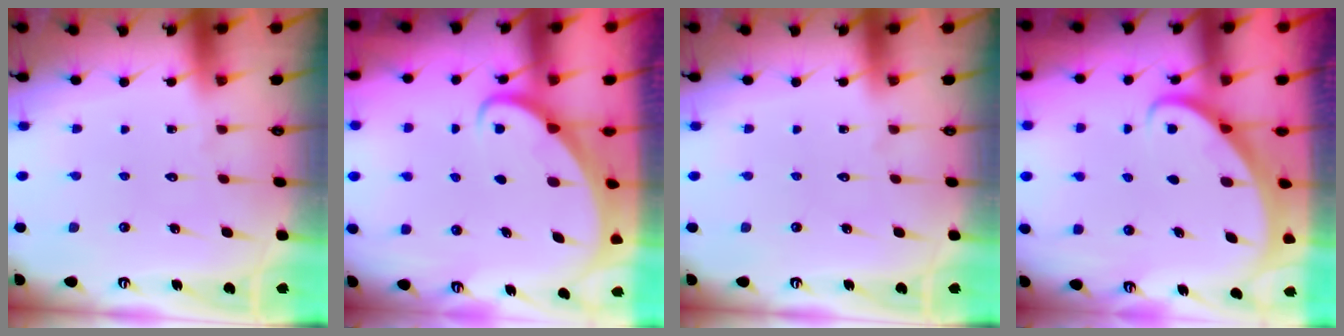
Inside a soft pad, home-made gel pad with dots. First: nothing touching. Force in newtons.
{"total": 2.4, "press": 2.4, "slide": 0.2}
{"total": 0.0}
{"total": 2.4, "press": 2.4, "slide": 0.2}